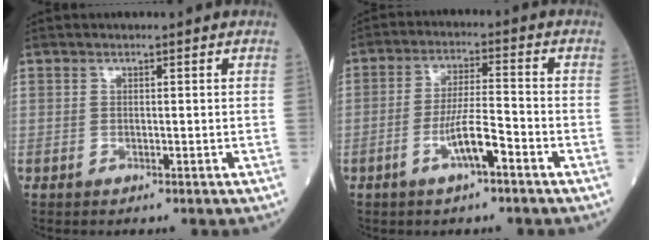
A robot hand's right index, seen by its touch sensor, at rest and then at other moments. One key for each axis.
{"total": 6.5, "fx": -3.2, "fy": 0.7, "fz": 5.6, "tx": -0.108, "ty": 0.003, "tz": -0.058}